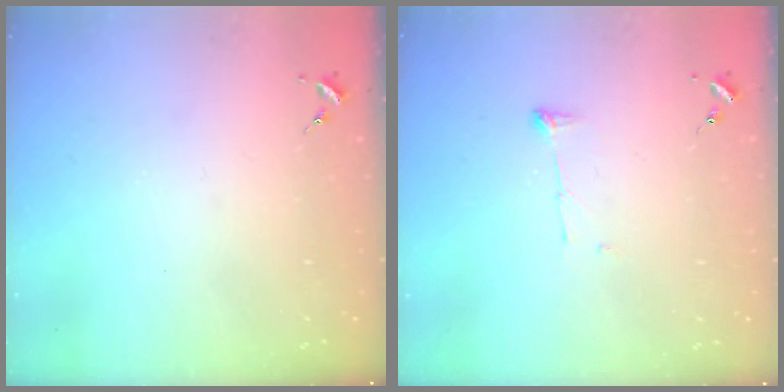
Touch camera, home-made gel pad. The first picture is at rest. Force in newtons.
{"total": 5.0, "press": 5.0, "slide": 0.4}